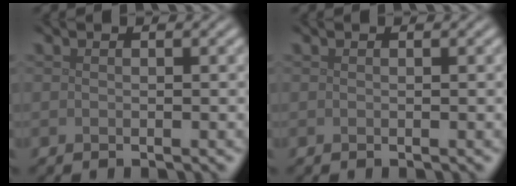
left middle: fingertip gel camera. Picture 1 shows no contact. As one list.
[{"total": 0.0}]